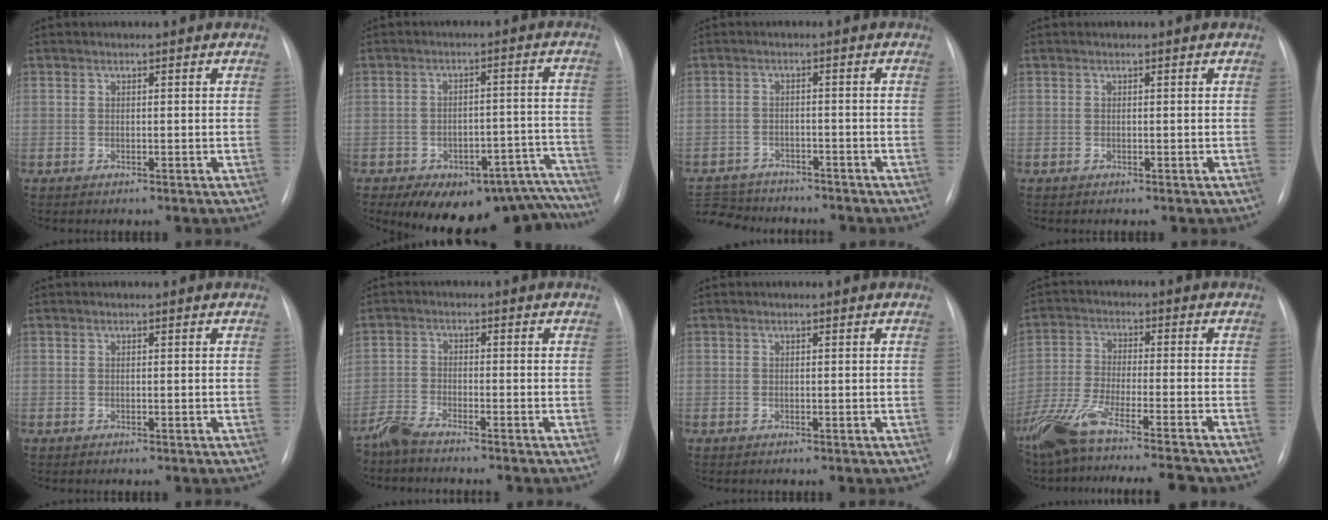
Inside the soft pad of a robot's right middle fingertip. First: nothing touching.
{"total": 19.1, "force": [-16.1, 7.7, 6.9], "torque": [-0.047, 0.046, -0.196]}
{"total": 8.9, "force": [-8.2, 3.0, 1.6], "torque": [-0.036, 0.003, -0.122]}
{"total": 0.0}
{"total": 0.0}
{"total": 4.0, "force": [-3.8, 0.1, 1.5], "torque": [-0.035, -0.015, -0.075]}
{"total": 0.0}
{"total": 18.2, "force": [-15.1, 0.7, 10.0], "torque": [-0.199, -0.036, -0.253]}